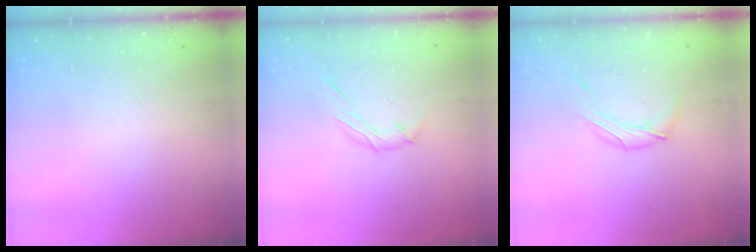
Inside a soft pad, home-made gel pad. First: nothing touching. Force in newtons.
{"total": 6.4, "press": 6.4, "slide": 0.7}
{"total": 8.2, "press": 8.0, "slide": 1.3}